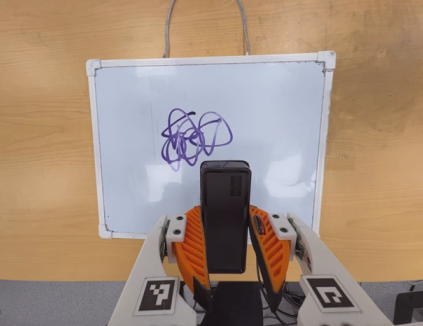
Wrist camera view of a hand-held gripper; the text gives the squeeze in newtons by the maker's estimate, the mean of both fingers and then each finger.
{"total": 4.3, "left": 2.8, "right": 5.9}